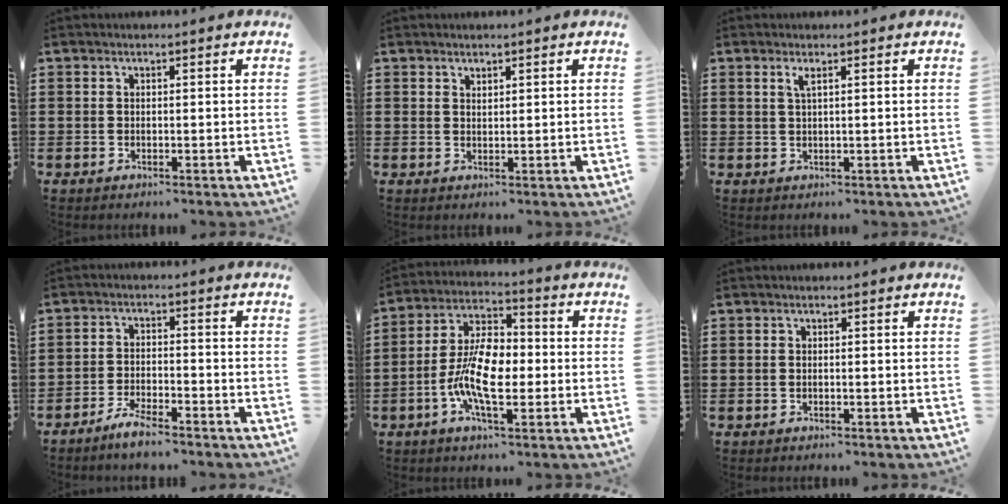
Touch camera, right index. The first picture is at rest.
{"total": 1.1, "force": [1.1, 0.3, 0.1], "torque": [-0.002, 0.001, 0.020]}
{"total": 1.6, "force": [0.9, 0.3, 1.2], "torque": [-0.026, 0.002, 0.016]}
{"total": 3.8, "force": [-3.5, 0.4, 1.4], "torque": [-0.033, 0.003, -0.070]}
{"total": 10.1, "force": [-2.2, 4.8, 8.7], "torque": [-0.189, 0.002, -0.046]}
{"total": 0.0}